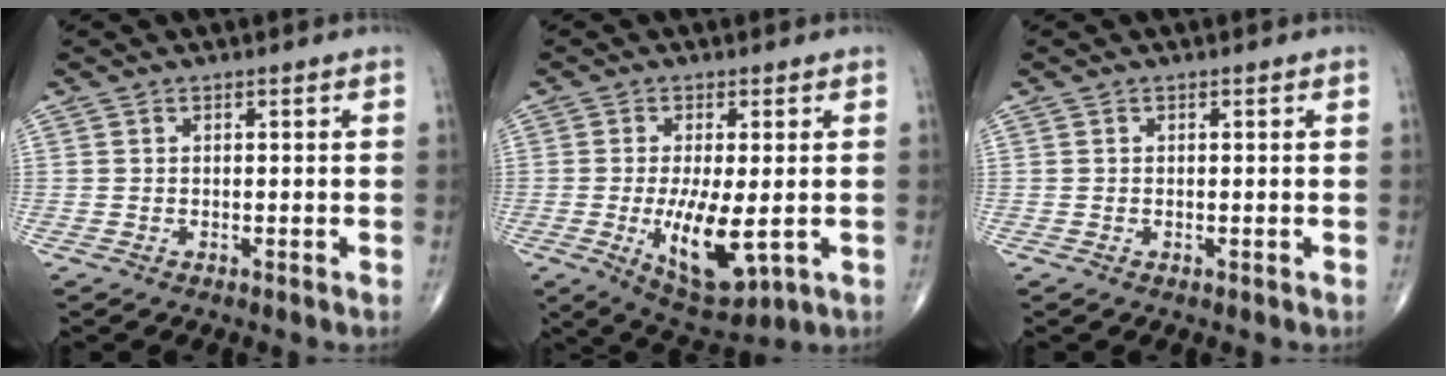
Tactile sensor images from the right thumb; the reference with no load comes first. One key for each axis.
{"total": 11.1, "fx": -1.9, "fy": 4.0, "fz": 10.1, "tx": -0.171, "ty": -0.025, "tz": -0.018}
{"total": 0.0}